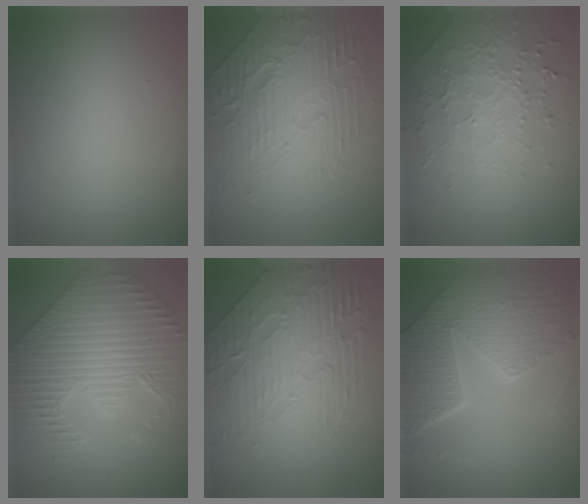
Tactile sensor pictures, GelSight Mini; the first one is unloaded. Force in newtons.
{"total": 6.8, "press": 4.9, "slide": 4.7}
{"total": 3.0, "press": 2.8, "slide": 1.1}
{"total": 7.3, "press": 6.0, "slide": 4.2}
{"total": 6.6, "press": 5.2, "slide": 4.0}
{"total": 8.1, "press": 5.9, "slide": 5.5}